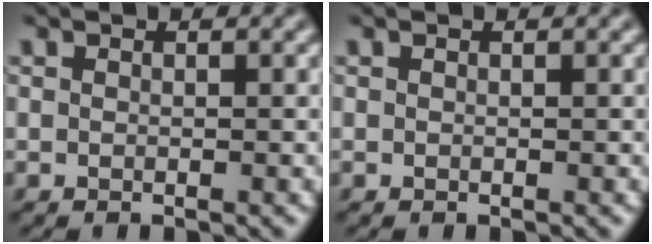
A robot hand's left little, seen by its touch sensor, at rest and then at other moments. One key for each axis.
{"total": 0.0}